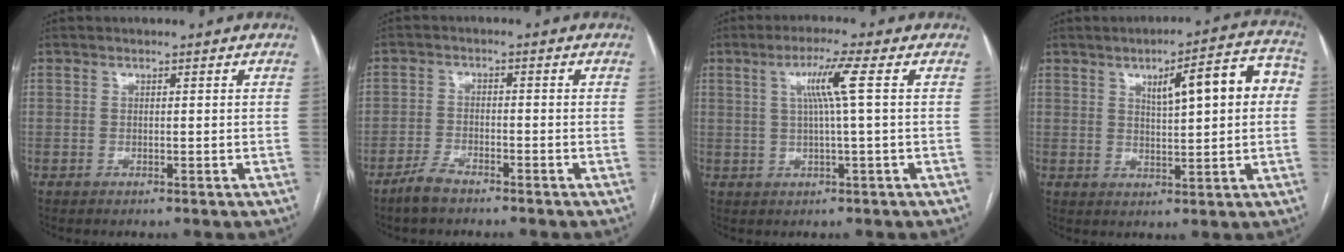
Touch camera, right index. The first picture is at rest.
{"total": 3.4, "force": [-2.9, 1.0, 1.4], "torque": [-0.032, -0.001, -0.056]}
{"total": 5.6, "force": [1.4, -1.1, 5.3], "torque": [-0.097, 0.006, 0.027]}
{"total": 10.6, "force": [2.4, 2.1, 10.1], "torque": [-0.136, 0.029, 0.033]}